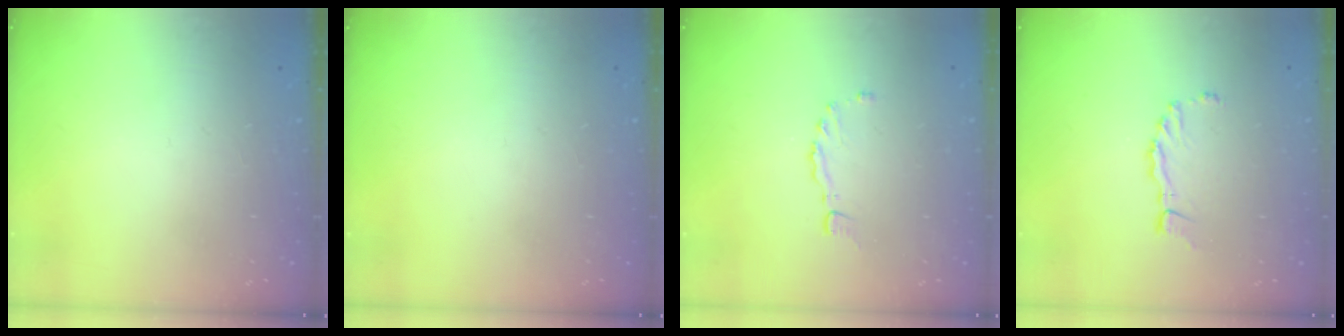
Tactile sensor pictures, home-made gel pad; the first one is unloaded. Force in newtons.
{"total": 0.0}
{"total": 1.5, "press": 1.4, "slide": 0.4}
{"total": 2.7, "press": 2.7, "slide": 0.2}